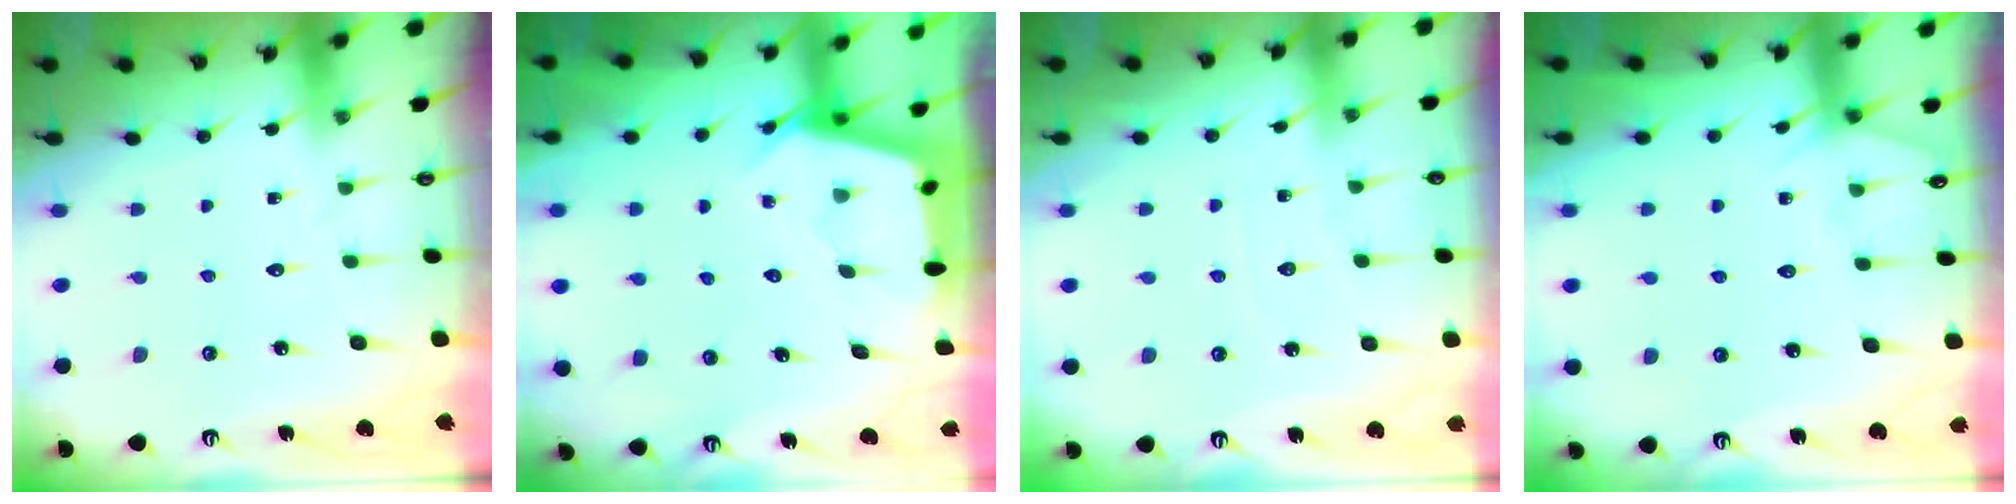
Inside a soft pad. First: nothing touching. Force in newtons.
{"total": 2.9, "press": 2.9, "slide": 0.3}
{"total": 4.0, "press": 4.0, "slide": 0.6}
{"total": 4.5, "press": 4.4, "slide": 0.6}